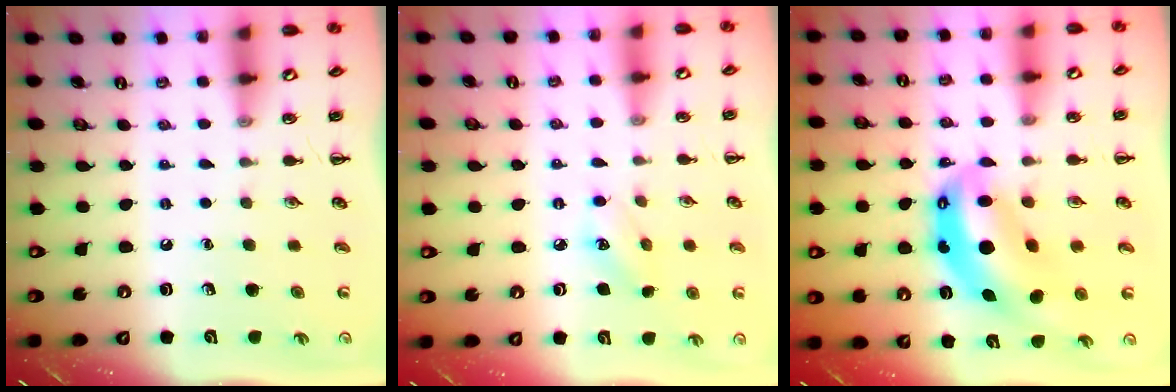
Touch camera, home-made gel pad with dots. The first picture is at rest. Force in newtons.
{"total": 5.6, "press": 5.4, "slide": 1.4}
{"total": 11.8, "press": 11.4, "slide": 3.1}